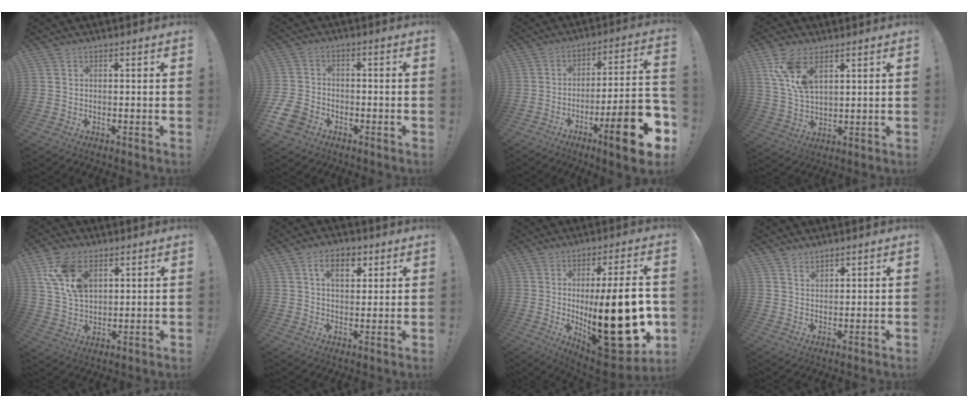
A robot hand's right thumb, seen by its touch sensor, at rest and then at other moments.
{"total": 7.7, "force": [-4.4, 5.5, 3.2], "torque": [-0.071, 0.019, -0.077]}
{"total": 19.1, "force": [-9.0, 2.8, 16.6], "torque": [-0.236, 0.045, -0.139]}
{"total": 10.6, "force": [5.9, 5.4, 7.1], "torque": [-0.130, -0.022, 0.110]}
{"total": 12.5, "force": [6.2, 7.8, 7.6], "torque": [-0.137, -0.013, 0.119]}
{"total": 7.7, "force": [3.4, 4.5, 5.1], "torque": [-0.078, 0.004, 0.059]}
{"total": 28.4, "force": [-2.6, 9.0, 26.8], "torque": [-0.401, -0.013, -0.029]}
{"total": 2.1, "force": [2.0, 0.6, 0.1], "torque": [0.004, -0.017, 0.038]}